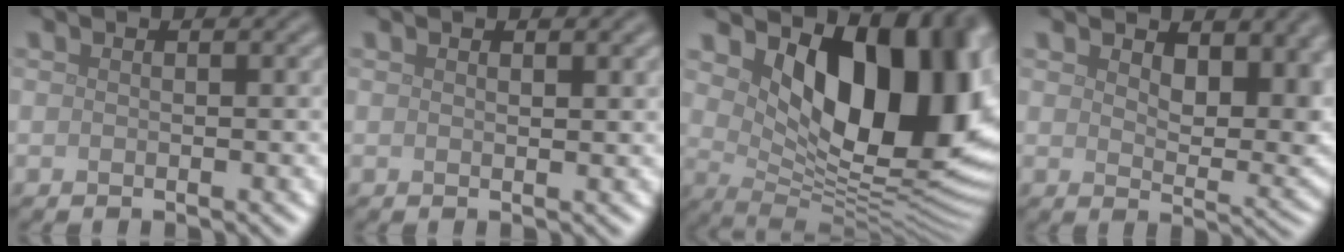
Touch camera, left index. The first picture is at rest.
{"total": 0.9, "force": [0.6, 0.2, 0.6], "torque": [-0.007, 0.000, 0.011]}
{"total": 13.7, "force": [4.0, 7.5, 10.8], "torque": [-0.128, -0.021, 0.075]}
{"total": 6.2, "force": [3.1, 3.3, 4.2], "torque": [-0.059, -0.012, 0.051]}